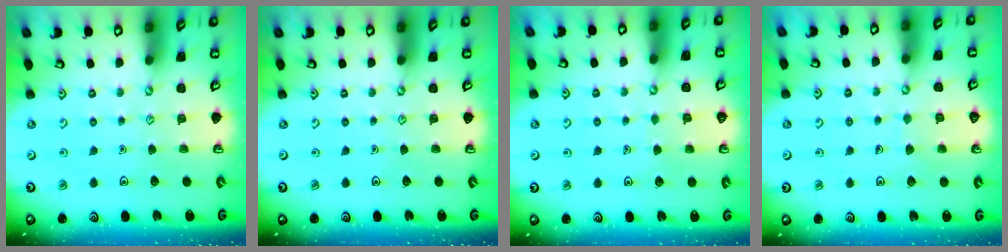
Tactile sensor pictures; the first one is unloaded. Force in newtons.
{"total": 0.0}
{"total": 3.6, "press": 3.6, "slide": 0.4}
{"total": 5.2, "press": 5.1, "slide": 0.3}